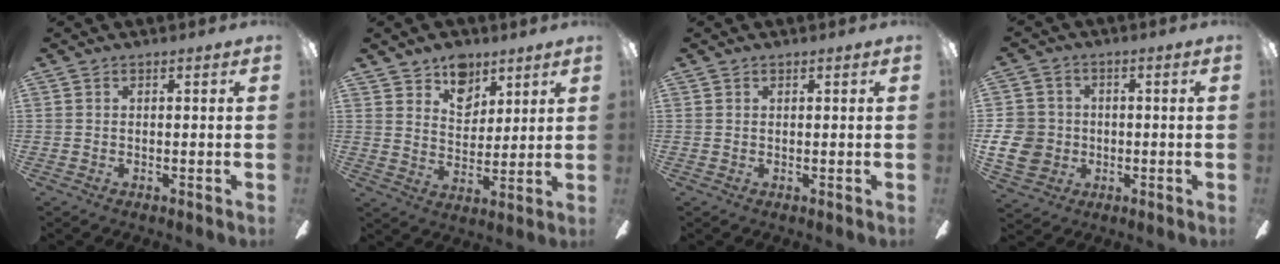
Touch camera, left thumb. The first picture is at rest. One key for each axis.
{"total": 9.6, "fx": 6.9, "fy": 6.1, "fz": 2.7, "tx": -0.036, "ty": -0.043, "tz": 0.129}
{"total": 0.6, "fx": 0.5, "fy": 0.2, "fz": 0.0, "tx": -0.001, "ty": -0.001, "tz": 0.011}
{"total": 10.6, "fx": -1.3, "fy": 9.6, "fz": 4.4, "tx": -0.116, "ty": 0.017, "tz": -0.022}